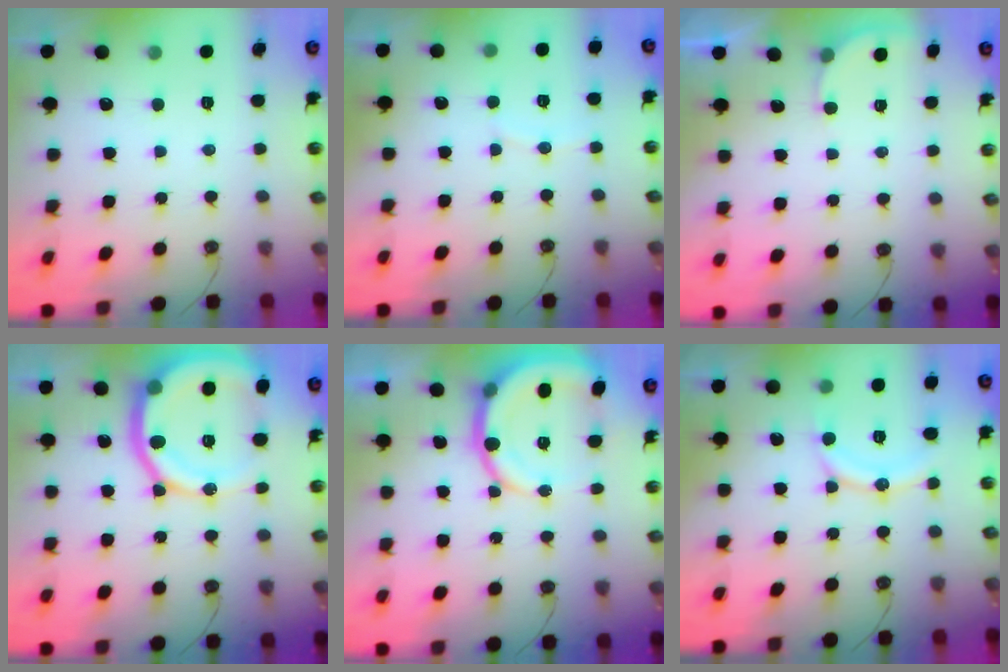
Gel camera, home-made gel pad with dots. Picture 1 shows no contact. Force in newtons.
{"total": 3.6, "press": 3.6, "slide": 0.6}
{"total": 2.7, "press": 2.7, "slide": 0.2}
{"total": 17.0, "press": 16.9, "slide": 1.7}
{"total": 12.0, "press": 11.8, "slide": 2.2}
{"total": 10.6, "press": 10.6, "slide": 0.3}